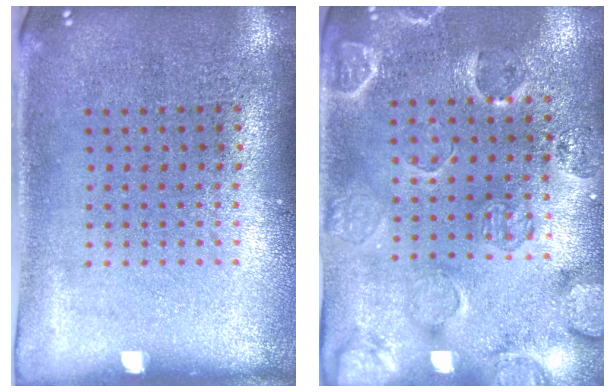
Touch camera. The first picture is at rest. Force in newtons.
{"total": 2.6, "press": 2.1, "slide": 1.5}